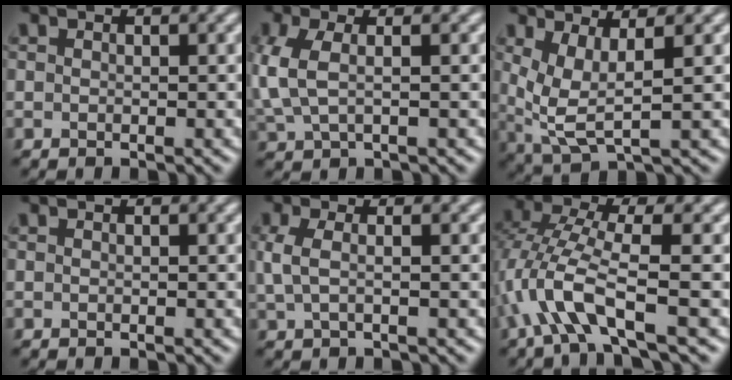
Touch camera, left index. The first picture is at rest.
{"total": 3.5, "force": [0.3, 1.6, 3.1], "torque": [-0.087, 0.000, 0.005]}
{"total": 4.2, "force": [1.0, 1.4, 3.8], "torque": [-0.088, -0.013, 0.027]}
{"total": 0.0}
{"total": 2.5, "force": [0.3, 1.0, 2.3], "torque": [-0.051, 0.002, 0.005]}
{"total": 6.1, "force": [-2.4, 1.4, 5.4], "torque": [-0.122, 0.002, -0.054]}